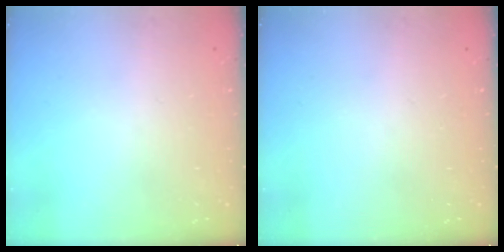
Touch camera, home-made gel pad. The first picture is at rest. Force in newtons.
{"total": 0.0}